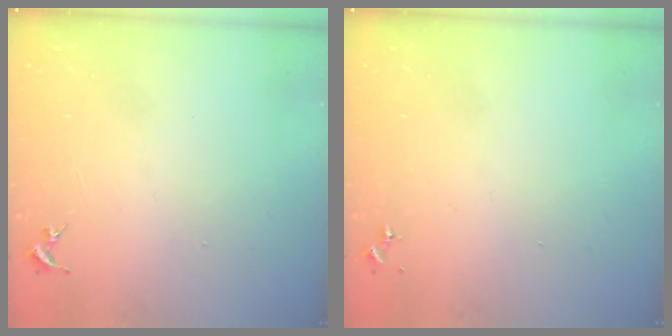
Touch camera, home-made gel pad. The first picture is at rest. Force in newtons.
{"total": 0.0}